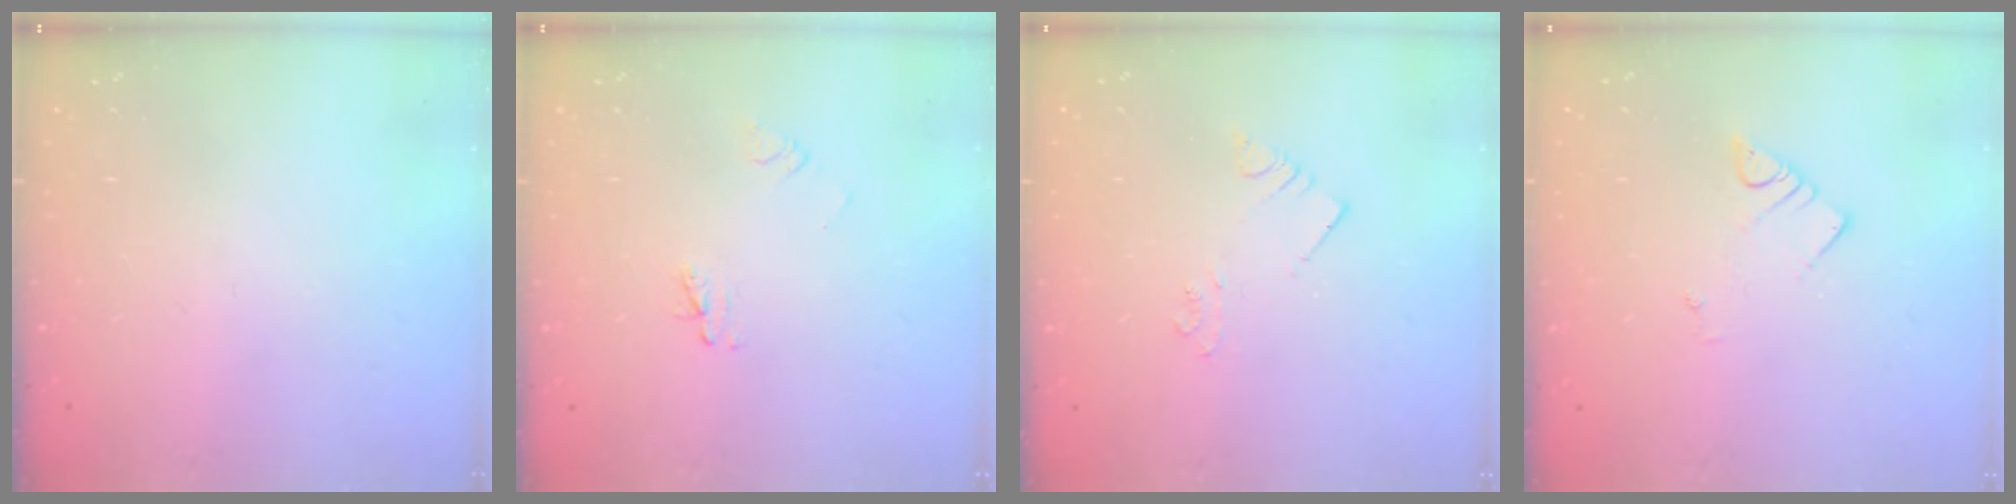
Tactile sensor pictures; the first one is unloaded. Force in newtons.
{"total": 2.9, "press": 2.9, "slide": 0.3}
{"total": 2.2, "press": 2.2, "slide": 0.1}
{"total": 2.6, "press": 2.6, "slide": 0.2}